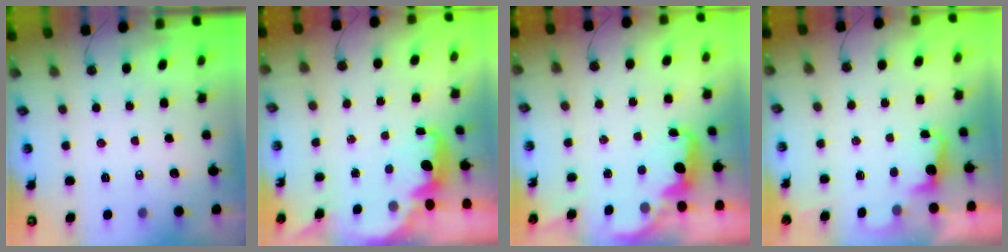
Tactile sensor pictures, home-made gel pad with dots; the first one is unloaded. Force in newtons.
{"total": 2.3, "press": 2.2, "slide": 0.6}
{"total": 2.3, "press": 2.3, "slide": 0.5}
{"total": 1.8, "press": 1.5, "slide": 0.9}